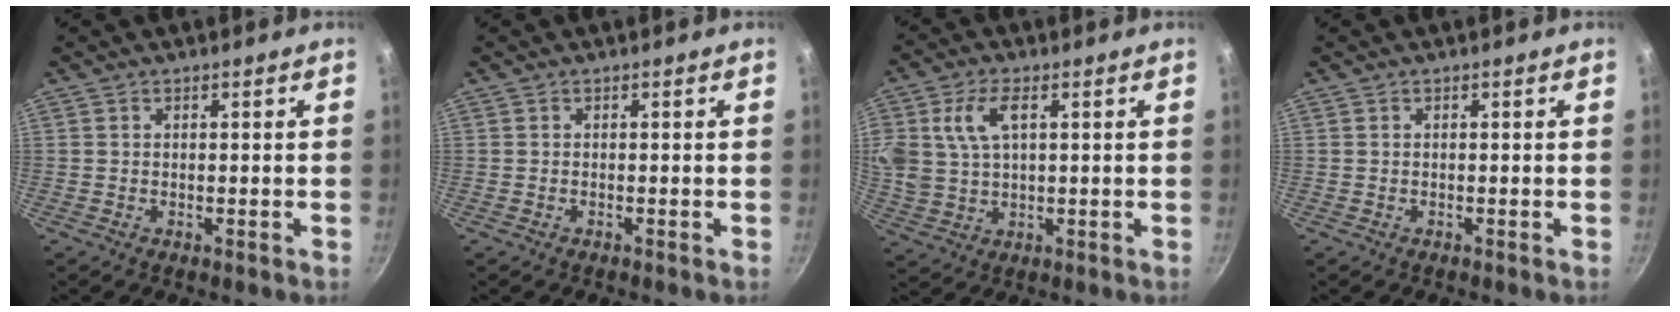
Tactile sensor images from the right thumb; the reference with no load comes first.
{"total": 0.0}
{"total": 10.5, "force": [3.3, 6.3, 7.7], "torque": [-0.153, 0.006, 0.066]}
{"total": 0.0}